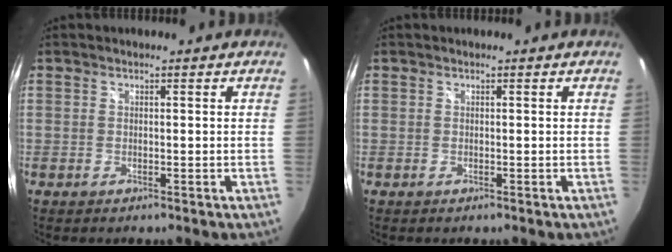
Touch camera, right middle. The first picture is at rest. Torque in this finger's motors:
{"motor_torque": [0.00, 0.00, 0.00, 0.00]}